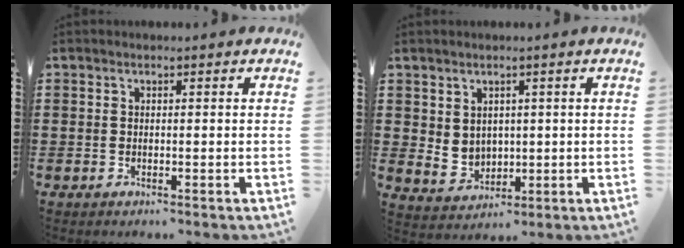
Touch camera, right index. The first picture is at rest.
{"total": 3.4, "force": [2.0, 2.7, 0.7], "torque": [-0.029, -0.001, 0.038]}